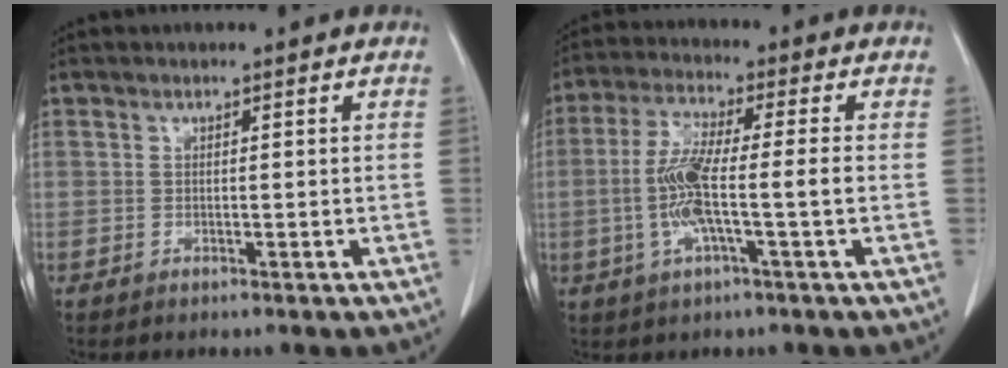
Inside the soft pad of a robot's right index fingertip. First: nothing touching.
{"total": 8.4, "force": [-1.4, 0.5, 8.3], "torque": [-0.170, 0.006, -0.029]}